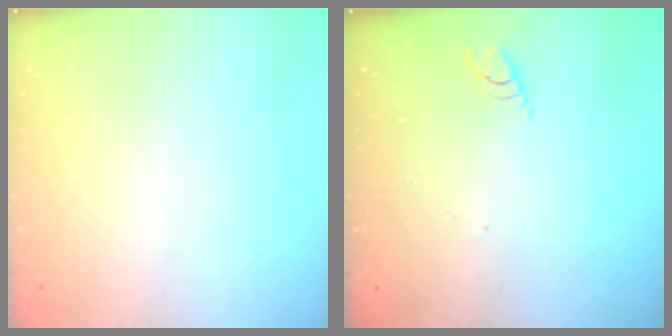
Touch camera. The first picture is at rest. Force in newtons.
{"total": 3.9, "press": 3.9, "slide": 0.4}